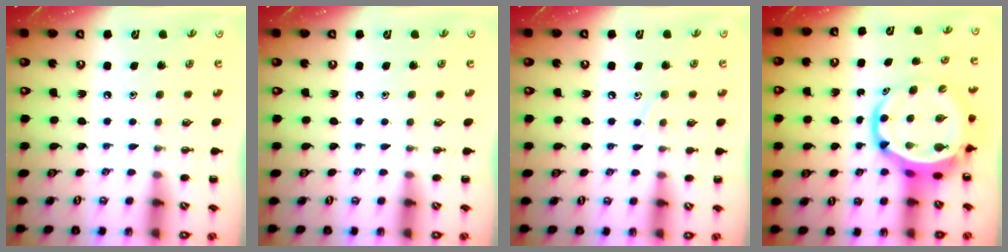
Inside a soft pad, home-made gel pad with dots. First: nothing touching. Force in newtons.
{"total": 0.0}
{"total": 5.7, "press": 5.5, "slide": 1.3}
{"total": 9.2, "press": 8.7, "slide": 2.9}